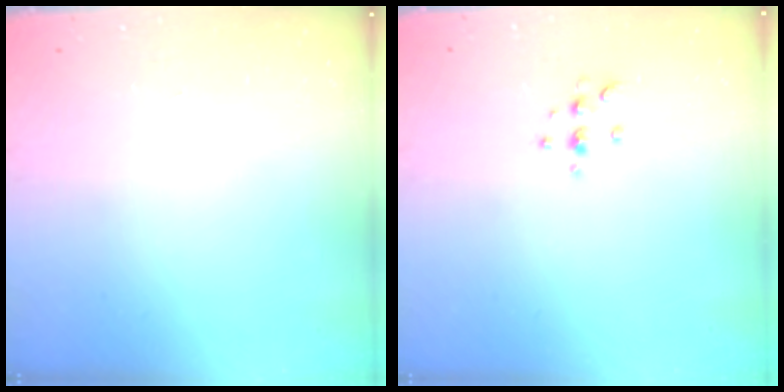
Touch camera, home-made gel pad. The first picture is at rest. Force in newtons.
{"total": 3.4, "press": 3.4, "slide": 0.4}